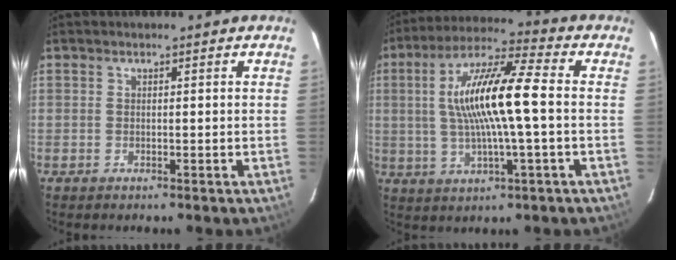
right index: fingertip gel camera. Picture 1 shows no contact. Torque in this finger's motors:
{"motor_torque": [1.57, -0.45, 1.05, 0.21]}